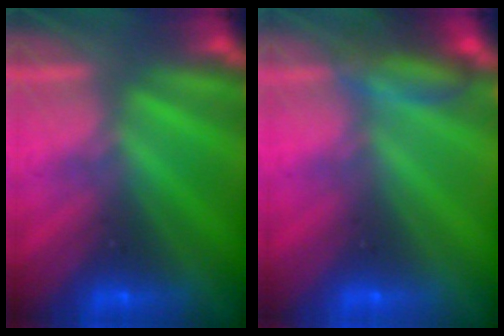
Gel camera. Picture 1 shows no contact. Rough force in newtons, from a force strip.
{"total": 2.5}